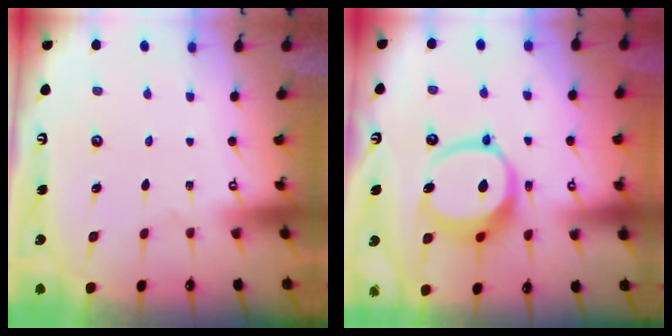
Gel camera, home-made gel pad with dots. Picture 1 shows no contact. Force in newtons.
{"total": 13.0, "press": 12.9, "slide": 1.9}